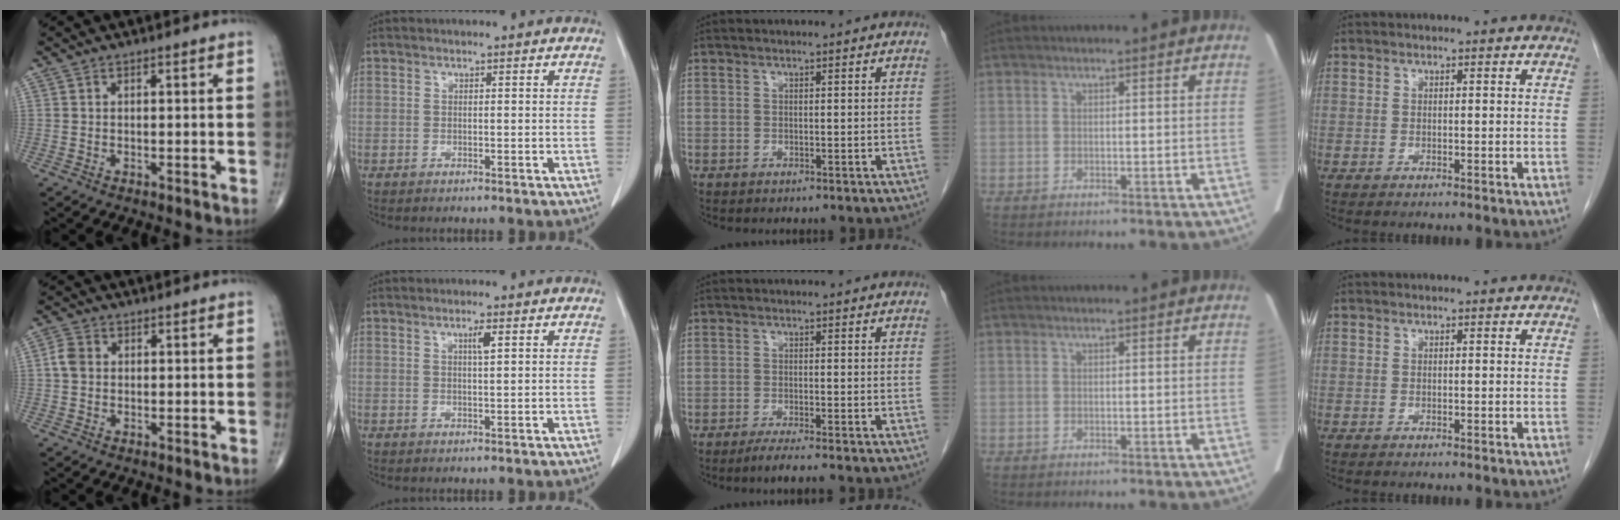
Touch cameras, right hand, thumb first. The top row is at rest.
{"thumb": {"total": 3.2, "force": [0.2, 2.6, 1.9], "torque": [-0.036, 0.008, -0.002]}, "index": {"total": 1.7, "force": [0.7, 0.0, 1.6], "torque": [-0.029, -0.001, 0.012]}, "middle": {"total": 3.1, "force": [-2.5, -0.5, 1.8], "torque": [-0.034, -0.006, -0.044]}}